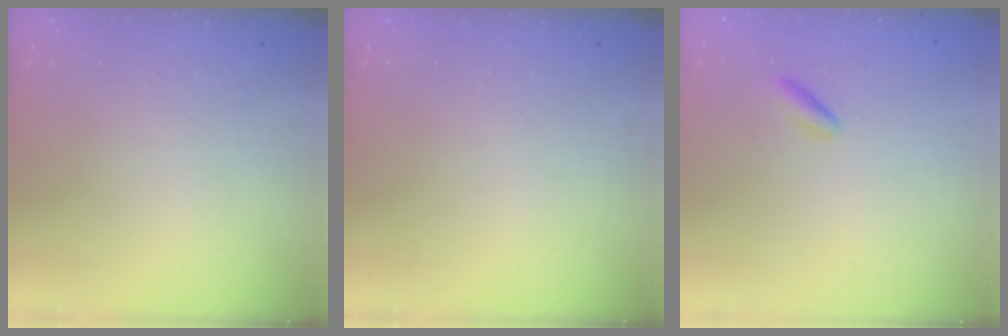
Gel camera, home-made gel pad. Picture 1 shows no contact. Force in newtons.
{"total": 0.0}
{"total": 1.2, "press": 1.0, "slide": 0.6}